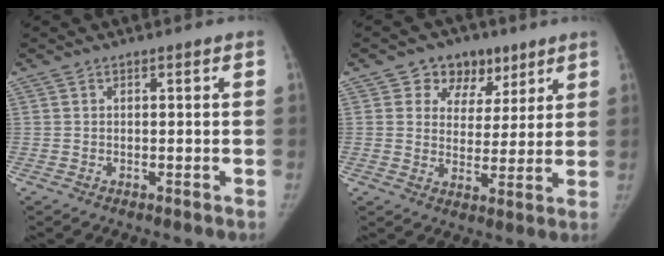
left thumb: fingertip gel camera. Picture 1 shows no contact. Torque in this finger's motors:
{"motor_torque": [-0.01, 0.03, 0.57, -0.32, 0.12]}